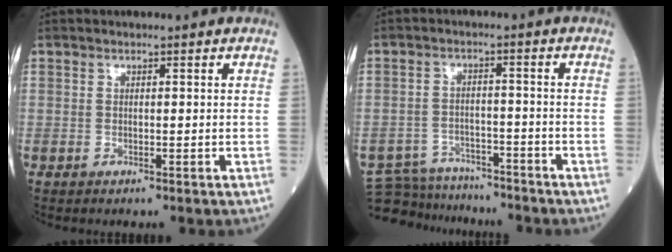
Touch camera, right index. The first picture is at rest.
{"total": 12.9, "force": [-11.9, 4.2, 2.4], "torque": [-0.057, 0.018, -0.173]}